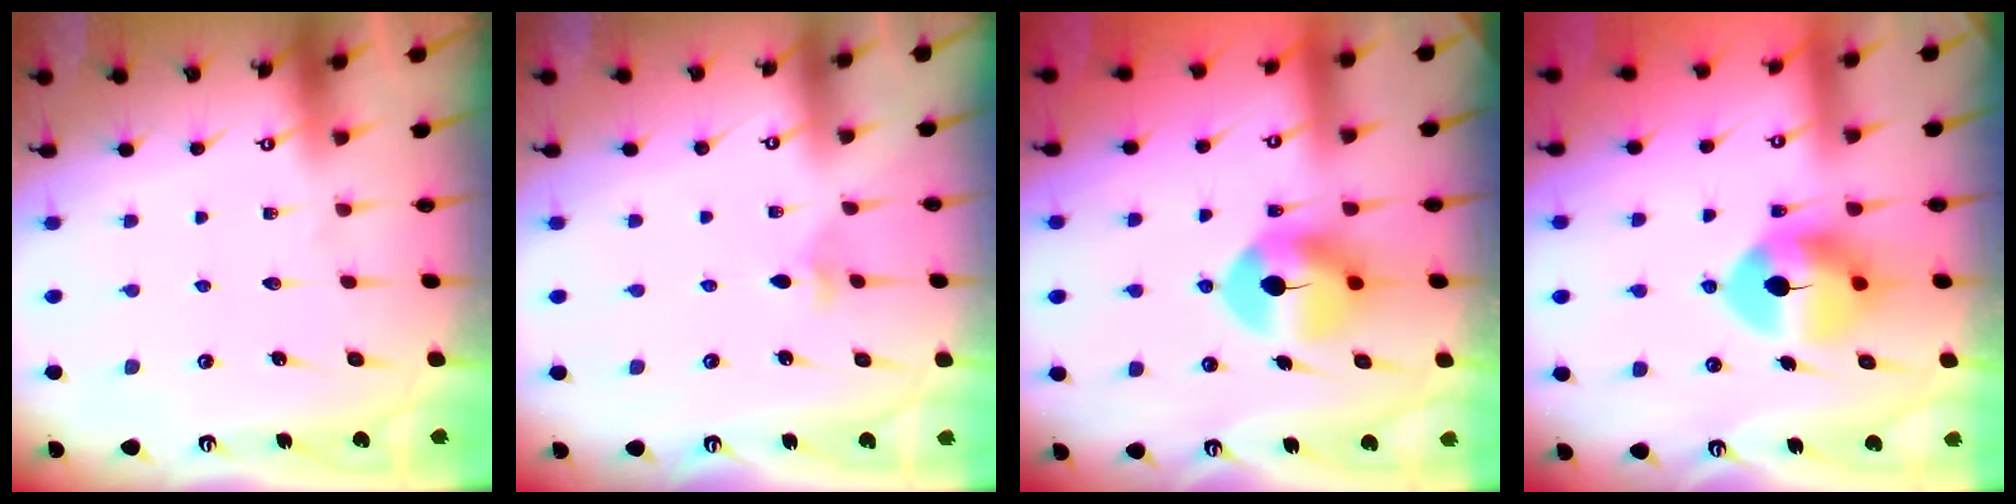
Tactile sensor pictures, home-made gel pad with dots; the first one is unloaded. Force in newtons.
{"total": 3.0, "press": 2.9, "slide": 0.6}
{"total": 9.4, "press": 9.3, "slide": 1.3}
{"total": 10.4, "press": 10.3, "slide": 1.6}